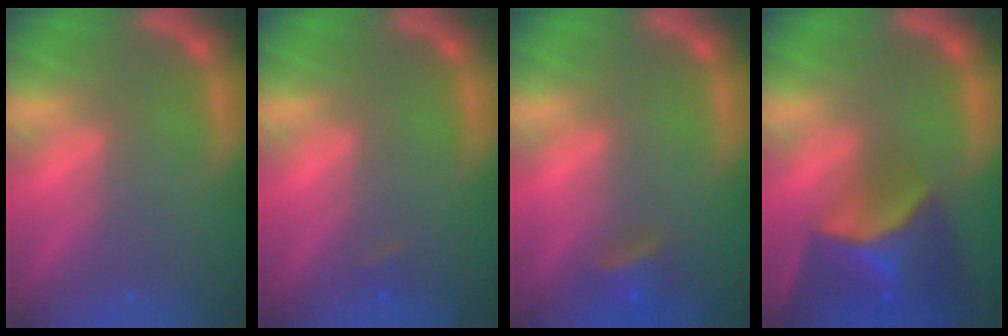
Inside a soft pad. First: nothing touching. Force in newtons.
{"total": 0.9}
{"total": 2.9}
{"total": 9.9}